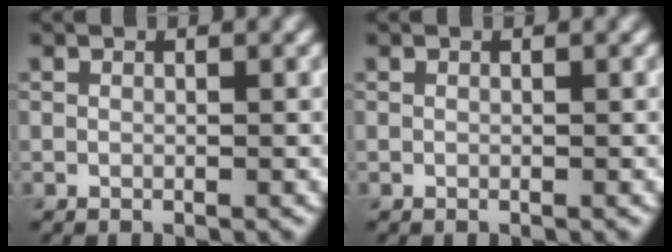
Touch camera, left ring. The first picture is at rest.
{"total": 0.0}